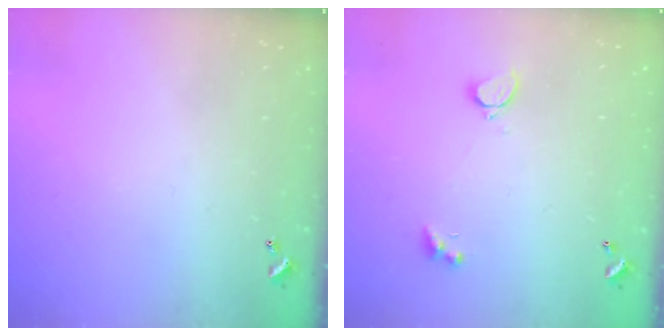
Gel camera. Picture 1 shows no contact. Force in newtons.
{"total": 2.1, "press": 2.0, "slide": 0.6}